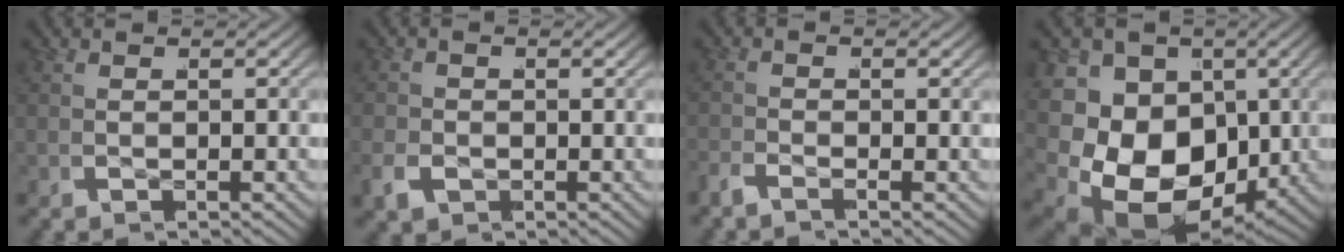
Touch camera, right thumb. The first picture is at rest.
{"total": 1.3, "force": [-0.6, 1.2, 0.3], "torque": [-0.015, -0.004, -0.008]}
{"total": 1.4, "force": [-1.0, -0.9, -0.2], "torque": [0.005, 0.009, -0.034]}
{"total": 19.4, "force": [-2.0, 14.5, 12.8], "torque": [-0.280, -0.070, -0.008]}